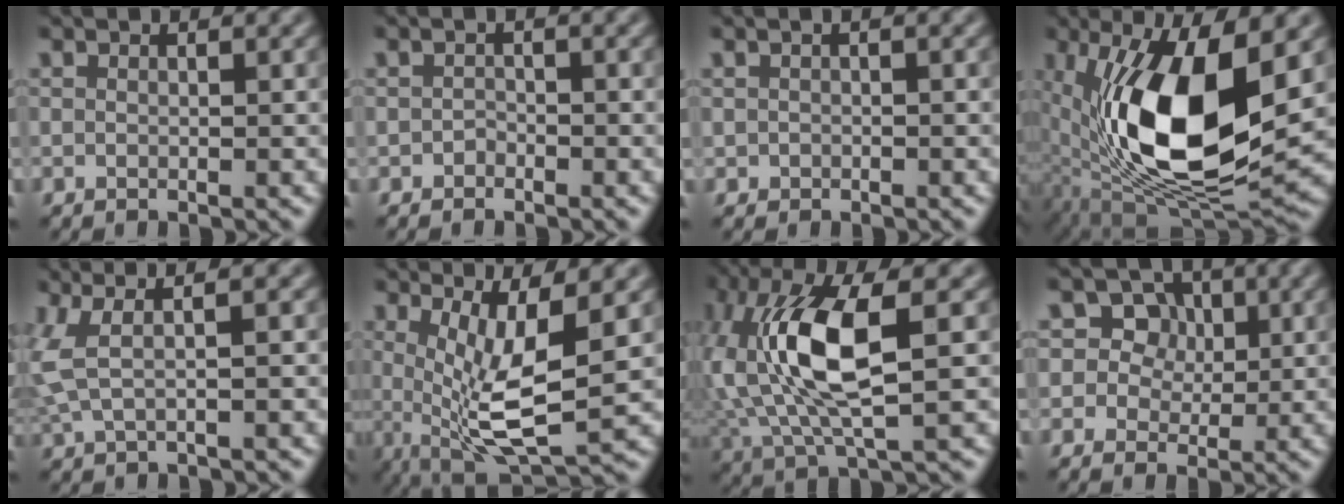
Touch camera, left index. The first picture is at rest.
{"total": 0.7, "force": [-0.6, 0.4, 0.1], "torque": [-0.003, -0.001, -0.009]}
{"total": 0.6, "force": [-0.1, 0.5, 0.2], "torque": [-0.003, 0.000, 0.000]}
{"total": 14.6, "force": [0.7, 6.6, 13.0], "torque": [-0.250, -0.017, 0.014]}
{"total": 3.4, "force": [0.9, 1.1, 3.1], "torque": [-0.072, 0.009, 0.018]}
{"total": 7.8, "force": [0.5, 2.4, 7.5], "torque": [-0.137, -0.010, 0.015]}
{"total": 10.4, "force": [1.6, 4.1, 9.4], "torque": [-0.195, 0.005, 0.034]}
{"total": 5.9, "force": [2.7, 4.7, 2.4], "torque": [-0.039, 0.012, 0.033]}